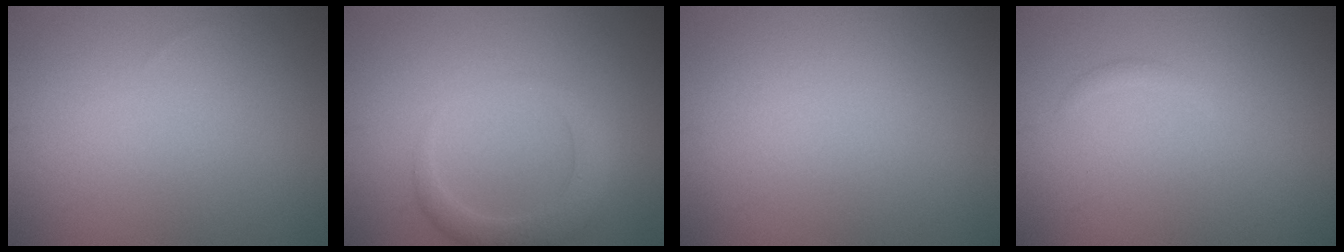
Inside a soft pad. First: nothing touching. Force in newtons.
{"total": 2.8, "press": 2.8, "slide": 0.2}
{"total": 0.0}
{"total": 0.6, "press": 0.6, "slide": 0.1}